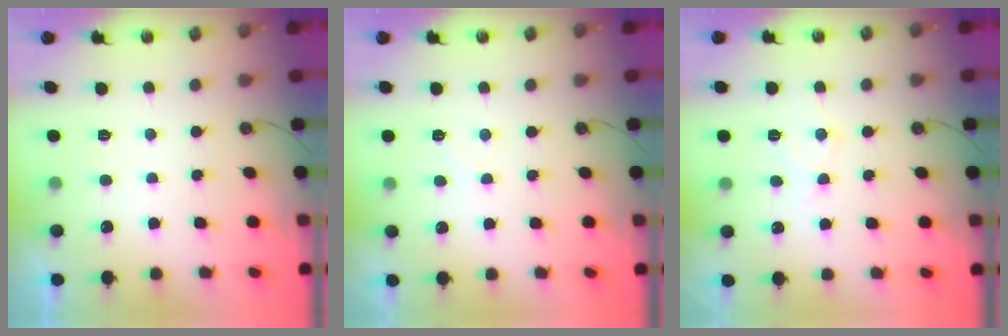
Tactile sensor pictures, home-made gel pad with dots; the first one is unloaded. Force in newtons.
{"total": 4.8, "press": 4.8, "slide": 0.7}
{"total": 8.4, "press": 8.3, "slide": 0.7}